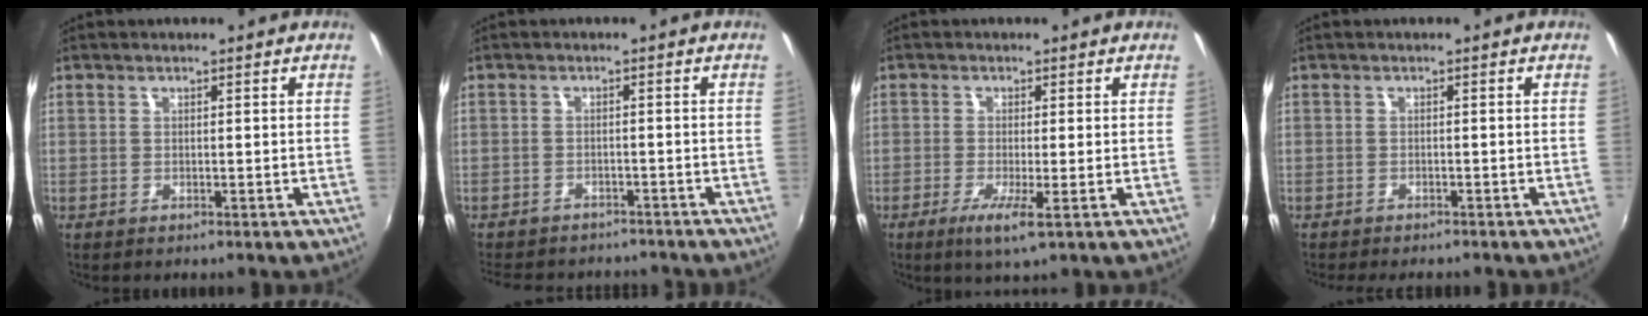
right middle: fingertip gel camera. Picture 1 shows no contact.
{"total": 10.3, "force": [-8.8, 4.0, 3.3], "torque": [-0.084, -0.004, -0.124]}
{"total": 4.3, "force": [-1.8, -0.2, 3.9], "torque": [-0.086, -0.013, -0.035]}
{"total": 4.1, "force": [-3.6, 1.0, 1.6], "torque": [-0.038, -0.016, -0.055]}